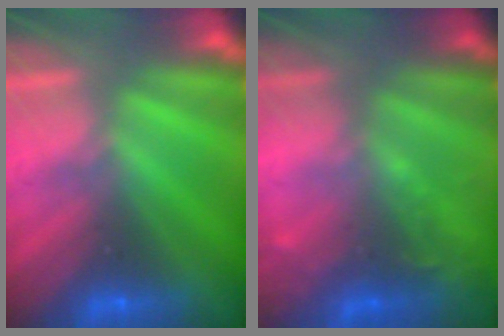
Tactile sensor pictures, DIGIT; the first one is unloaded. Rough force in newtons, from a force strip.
{"total": 2.2}